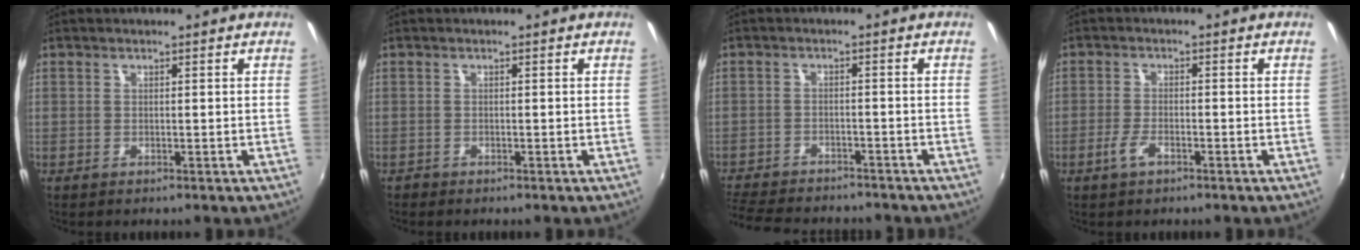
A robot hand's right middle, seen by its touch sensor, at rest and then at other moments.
{"total": 1.1, "force": [-0.9, 0.6, 0.0], "torque": [-0.005, -0.001, -0.018]}
{"total": 14.5, "force": [-12.7, 4.0, 5.7], "torque": [-0.137, -0.024, -0.194]}
{"total": 2.9, "force": [-1.9, 1.2, 1.9], "torque": [-0.051, -0.004, -0.038]}